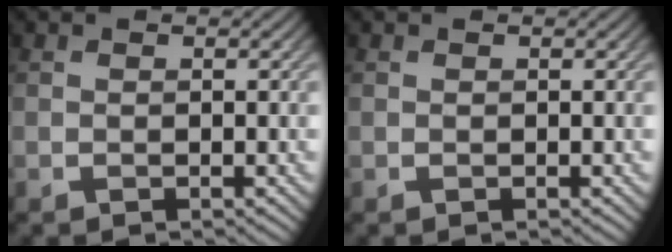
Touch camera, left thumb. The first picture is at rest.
{"total": 0.0}